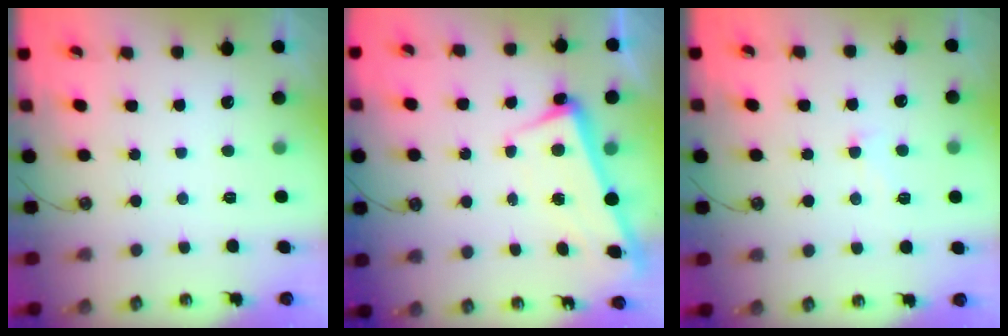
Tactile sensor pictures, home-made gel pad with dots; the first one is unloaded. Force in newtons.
{"total": 2.3, "press": 2.2, "slide": 0.7}
{"total": 0.8, "press": 0.6, "slide": 0.6}